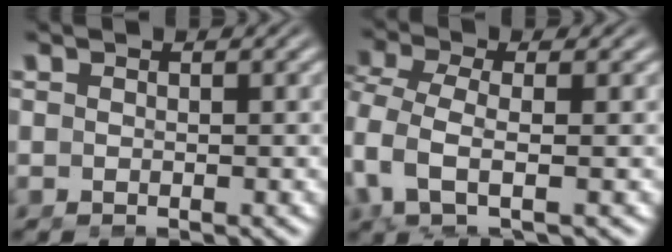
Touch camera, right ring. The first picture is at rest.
{"total": 4.7, "force": [0.0, 2.6, 3.8], "torque": [-0.113, -0.027, 0.015]}